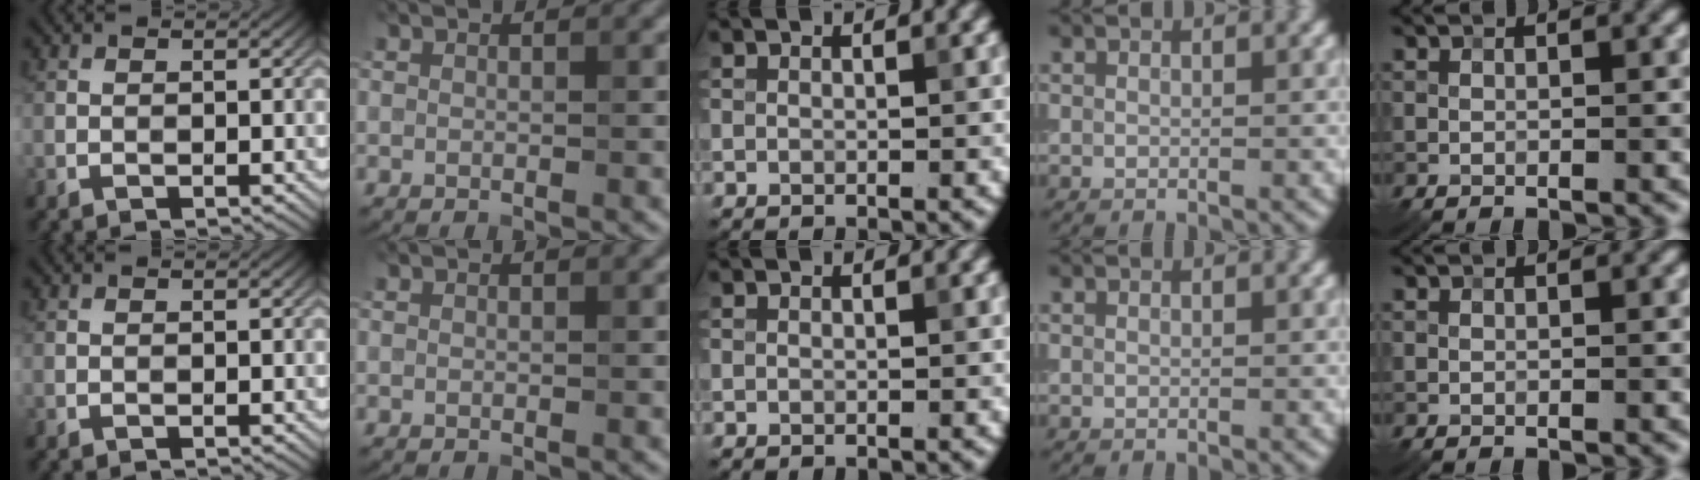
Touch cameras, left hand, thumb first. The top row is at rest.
{}